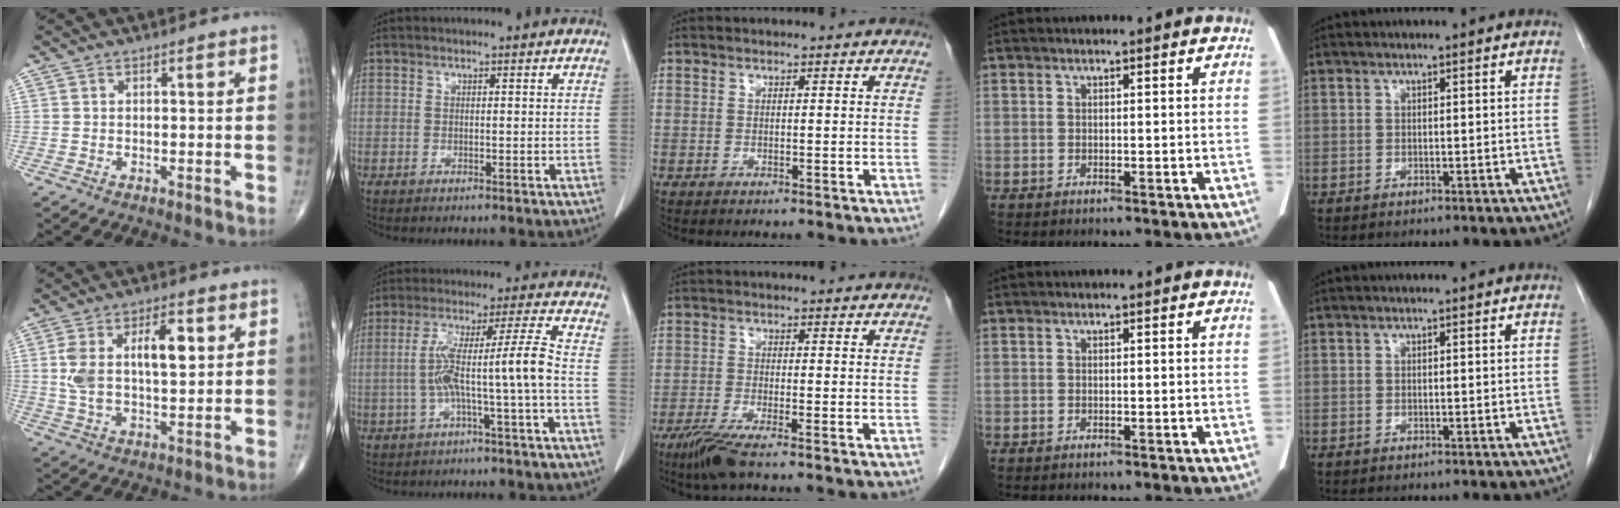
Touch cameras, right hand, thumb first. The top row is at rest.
{"thumb": {"total": 12.6, "force": [2.7, 6.1, 10.7], "torque": [-0.189, 0.005, 0.051]}, "index": {"total": 8.7, "force": [-1.8, -1.4, 8.4], "torque": [-0.160, 0.032, -0.026]}, "middle": {"total": 4.6, "force": [-3.3, 0.0, 3.2], "torque": [-0.071, -0.016, -0.066]}}